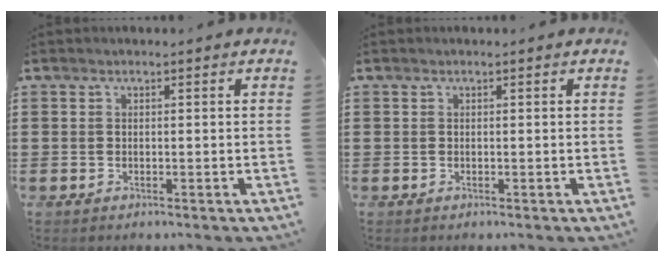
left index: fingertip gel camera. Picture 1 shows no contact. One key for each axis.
{"total": 0.0}